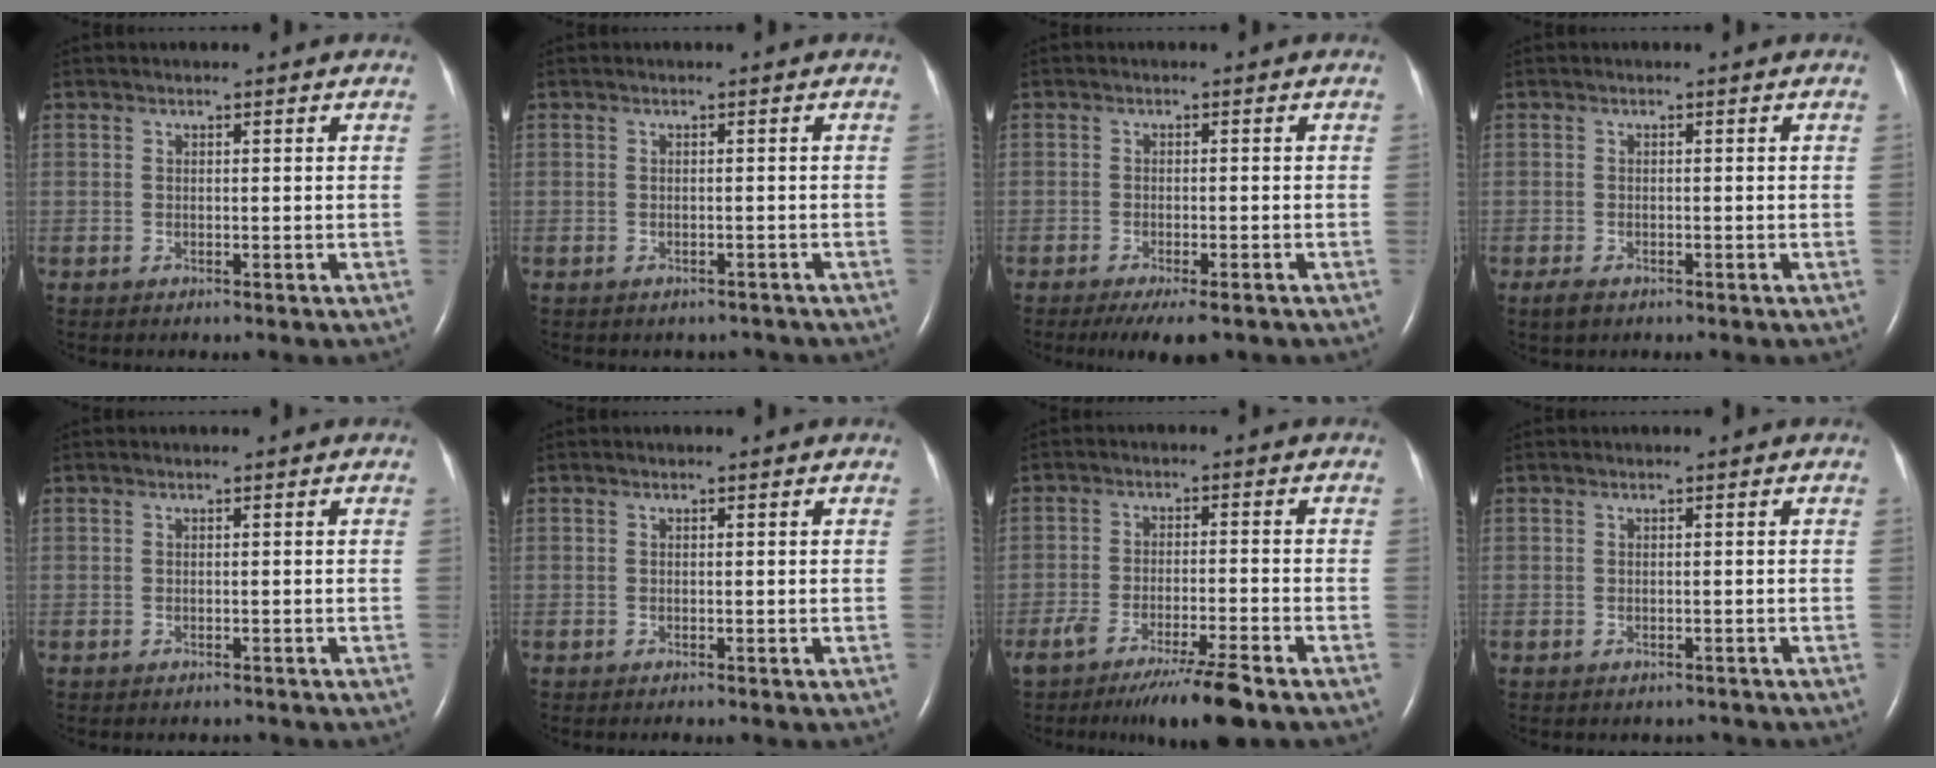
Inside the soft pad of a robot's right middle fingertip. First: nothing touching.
{"total": 2.3, "force": [-2.0, 1.1, 0.1], "torque": [-0.002, 0.004, -0.026]}
{"total": 6.1, "force": [-4.5, 1.5, 3.9], "torque": [-0.053, -0.012, -0.064]}
{"total": 1.7, "force": [-1.1, 0.9, 1.0], "torque": [-0.026, -0.002, -0.016]}
{"total": 1.3, "force": [-1.2, 0.4, 0.3], "torque": [-0.010, -0.002, -0.015]}
{"total": 0.5, "force": [-0.5, 0.0, 0.2], "torque": [-0.006, -0.002, -0.008]}
{"total": 8.9, "force": [-6.6, -0.3, 6.0], "torque": [-0.095, -0.023, -0.107]}
{"total": 1.6, "force": [-1.5, 0.8, 0.1], "torque": [-0.005, 0.000, -0.019]}